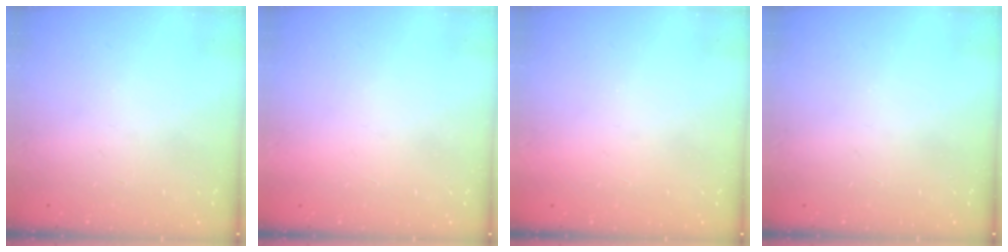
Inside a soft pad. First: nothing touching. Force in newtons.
{"total": 1.5, "press": 1.5, "slide": 0.1}
{"total": 1.6, "press": 1.5, "slide": 0.1}
{"total": 0.0}